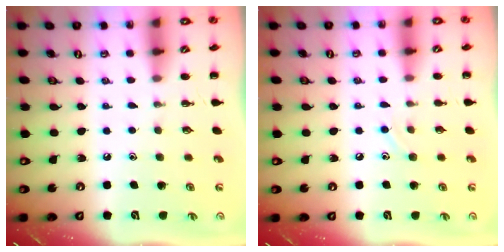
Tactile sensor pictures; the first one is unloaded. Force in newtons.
{"total": 6.0, "press": 5.7, "slide": 2.0}